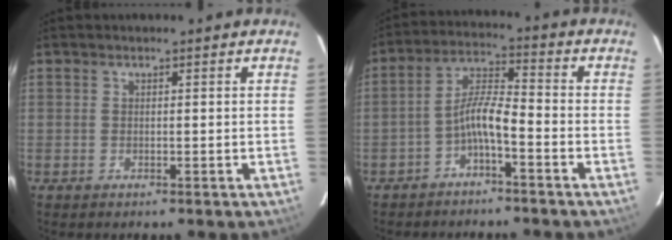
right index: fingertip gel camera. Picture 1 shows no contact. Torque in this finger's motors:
{"motor_torque": [0.76, -0.38, 0.44, 0.12]}